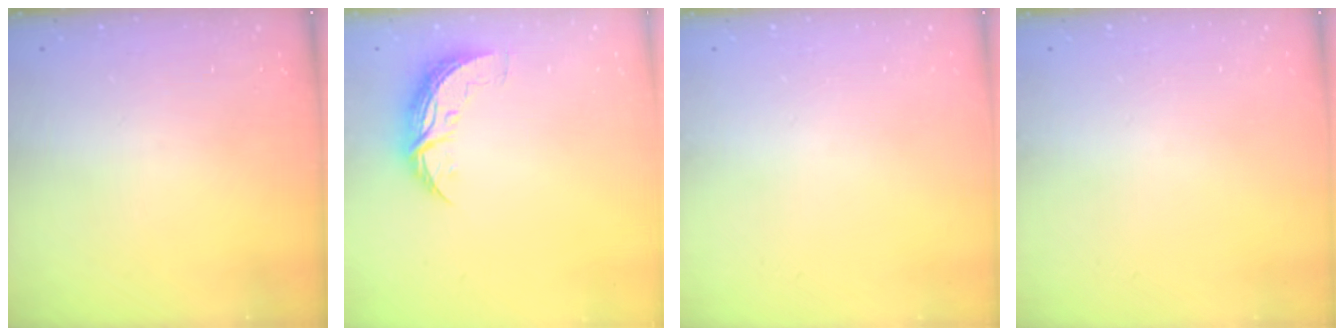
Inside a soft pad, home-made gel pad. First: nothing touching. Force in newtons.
{"total": 9.2, "press": 9.2, "slide": 0.1}
{"total": 0.0}
{"total": 0.0}